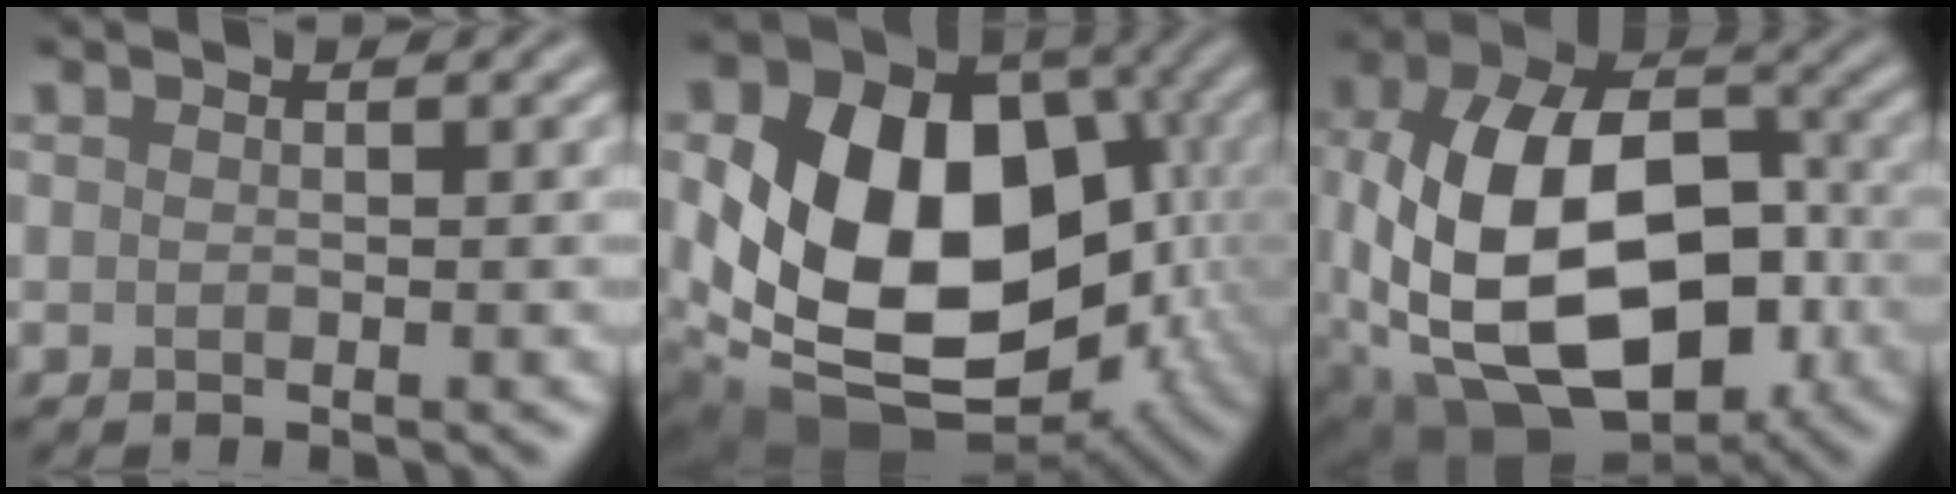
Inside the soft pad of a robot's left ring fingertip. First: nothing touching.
{"total": 16.3, "force": [-1.0, 11.7, 11.3], "torque": [-0.184, -0.018, -0.014]}
{"total": 16.3, "force": [-2.6, 10.3, 12.3], "torque": [-0.231, -0.015, -0.037]}